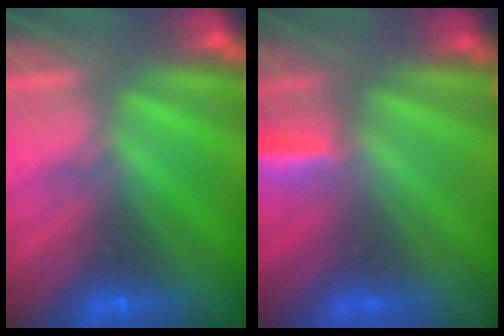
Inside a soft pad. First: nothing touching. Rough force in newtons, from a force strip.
{"total": 2.9}